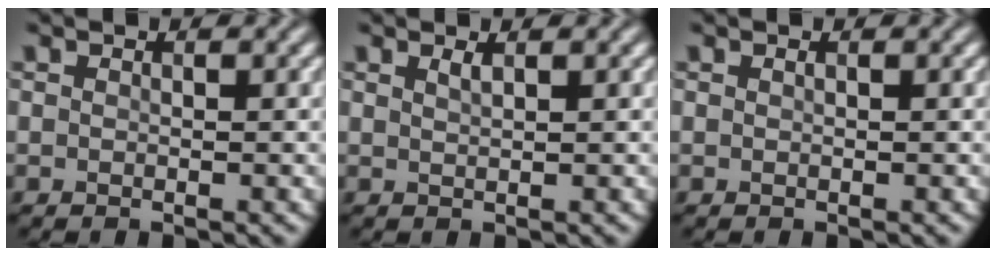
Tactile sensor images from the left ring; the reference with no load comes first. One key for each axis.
{"total": 0.9, "fx": 0.6, "fy": 0.3, "fz": 0.6, "tx": -0.007, "ty": 0.001, "tz": 0.011}
{"total": 0.0}